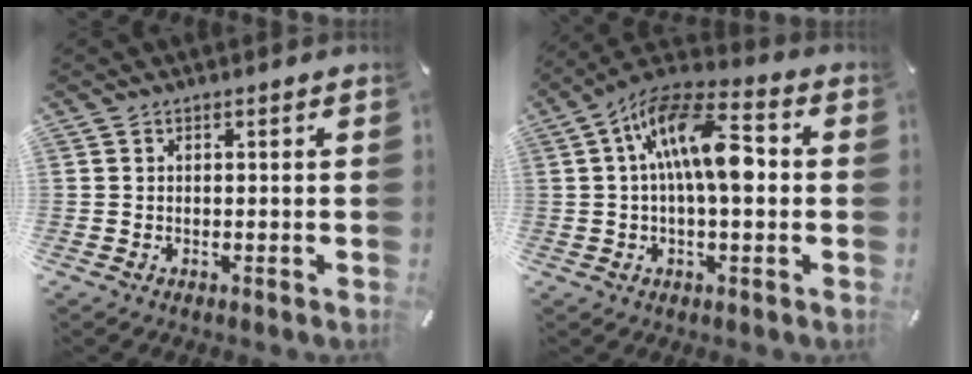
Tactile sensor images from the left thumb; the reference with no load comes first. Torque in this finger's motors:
{"motor_torque": [-0.25, 2.31, 2.50, -0.27, 0.72]}